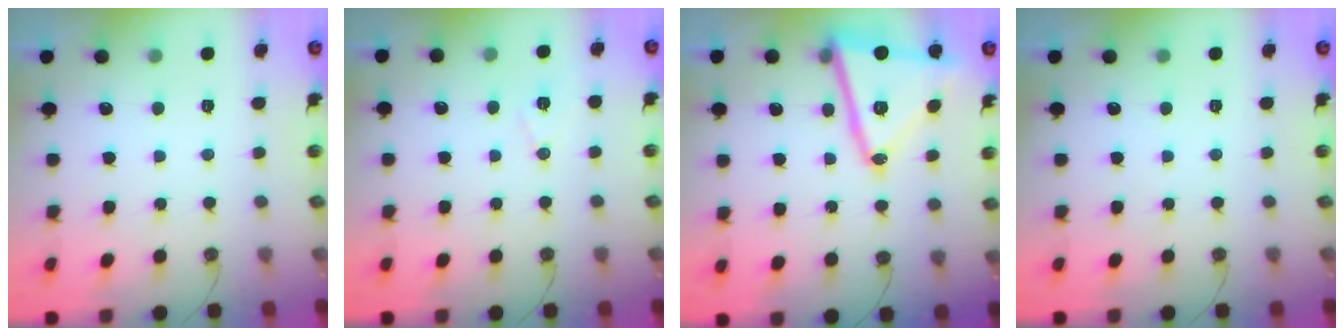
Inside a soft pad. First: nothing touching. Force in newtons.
{"total": 7.0, "press": 5.4, "slide": 4.5}
{"total": 18.0, "press": 17.8, "slide": 2.2}
{"total": 0.0}